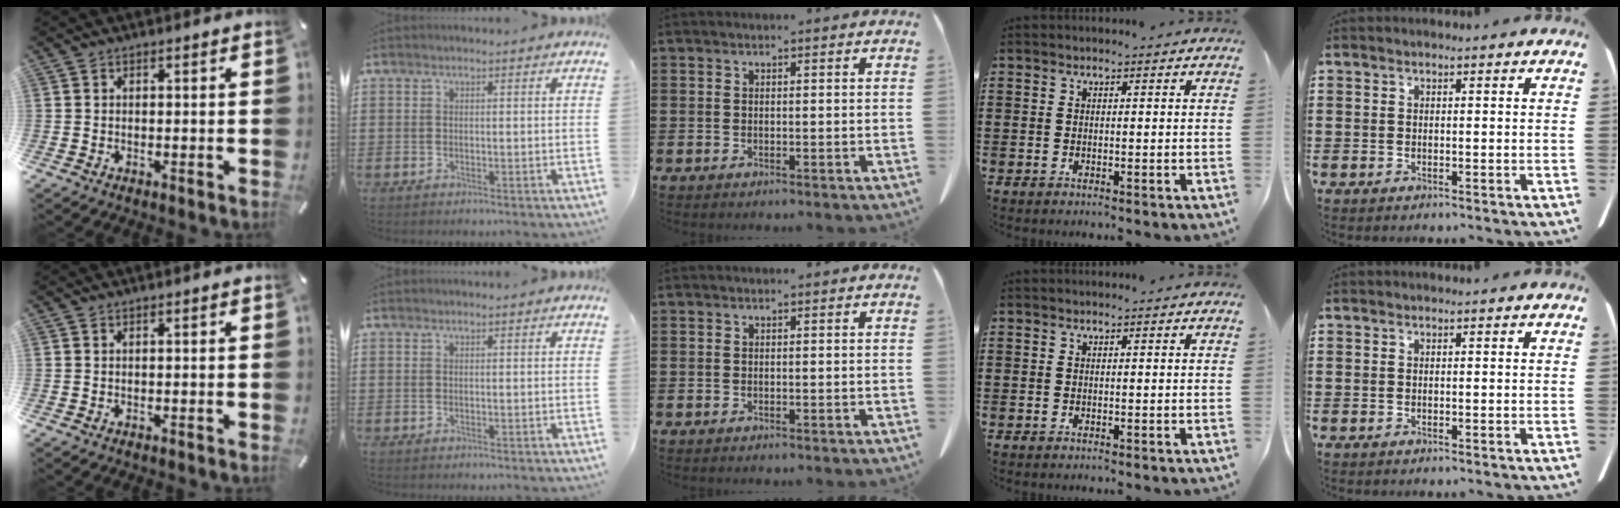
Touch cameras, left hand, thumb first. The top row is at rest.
{}